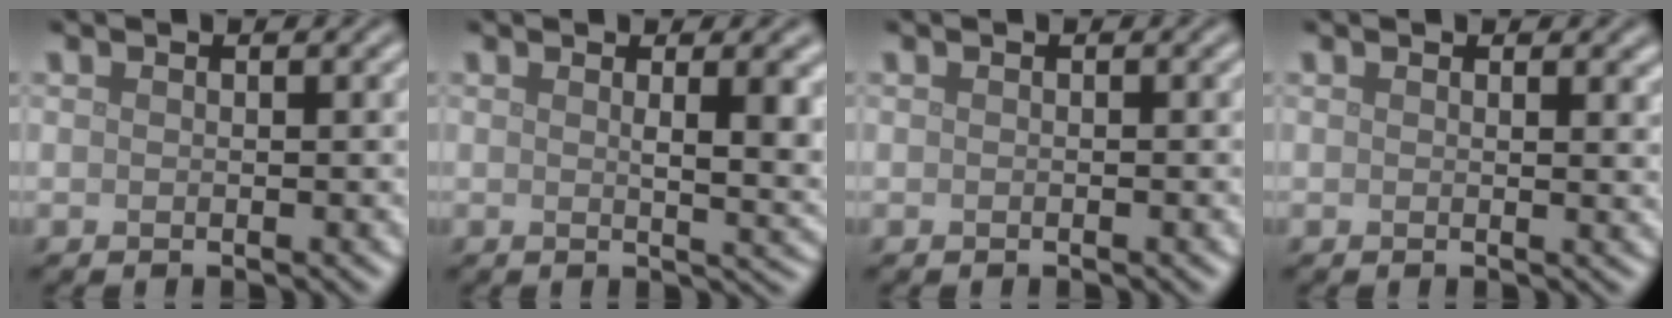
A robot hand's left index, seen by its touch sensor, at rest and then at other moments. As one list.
[{"total": 5.3, "force": [1.1, 1.7, 4.9], "torque": [-0.049, -0.001, 0.019]}, {"total": 0.0}, {"total": 1.6, "force": [0.9, 0.6, 1.1], "torque": [-0.006, 0.000, 0.014]}]